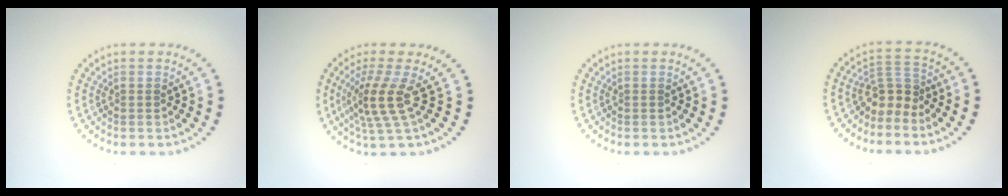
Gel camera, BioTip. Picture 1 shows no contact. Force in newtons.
{"total": 3.8, "press": 2.8, "slide": 2.6}
{"total": 0.0}
{"total": 2.7, "press": 2.0, "slide": 1.9}